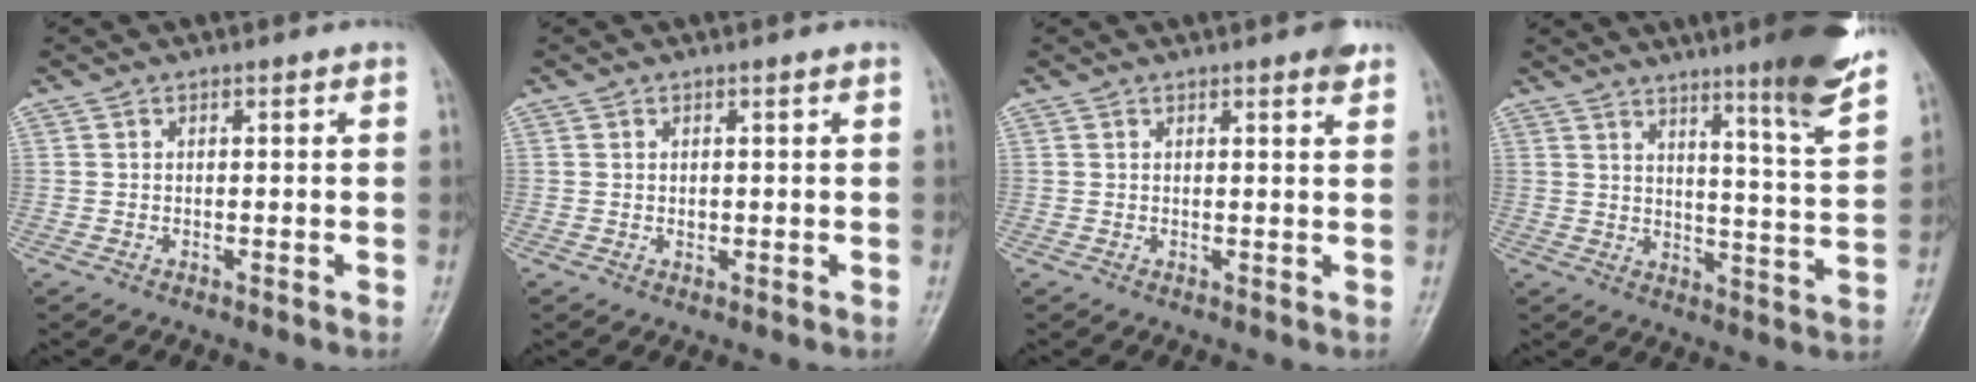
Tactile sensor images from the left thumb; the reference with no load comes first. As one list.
[{"total": 0.9, "force": [0.3, 0.6, 0.6], "torque": [-0.007, -0.001, 0.007]}, {"total": 2.2, "force": [1.5, 0.4, 1.6], "torque": [-0.019, -0.007, 0.017]}, {"total": 14.3, "force": [10.0, 0.8, 10.2], "torque": [-0.130, -0.063, 0.134]}]